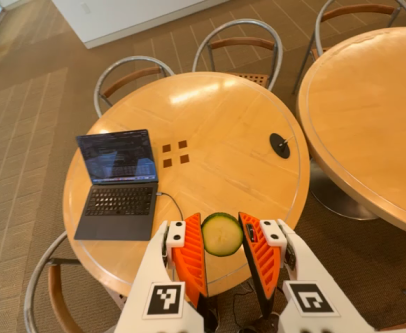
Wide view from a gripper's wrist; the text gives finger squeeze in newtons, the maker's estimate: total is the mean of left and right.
{"total": 7.6, "left": 7.2, "right": 8.0}